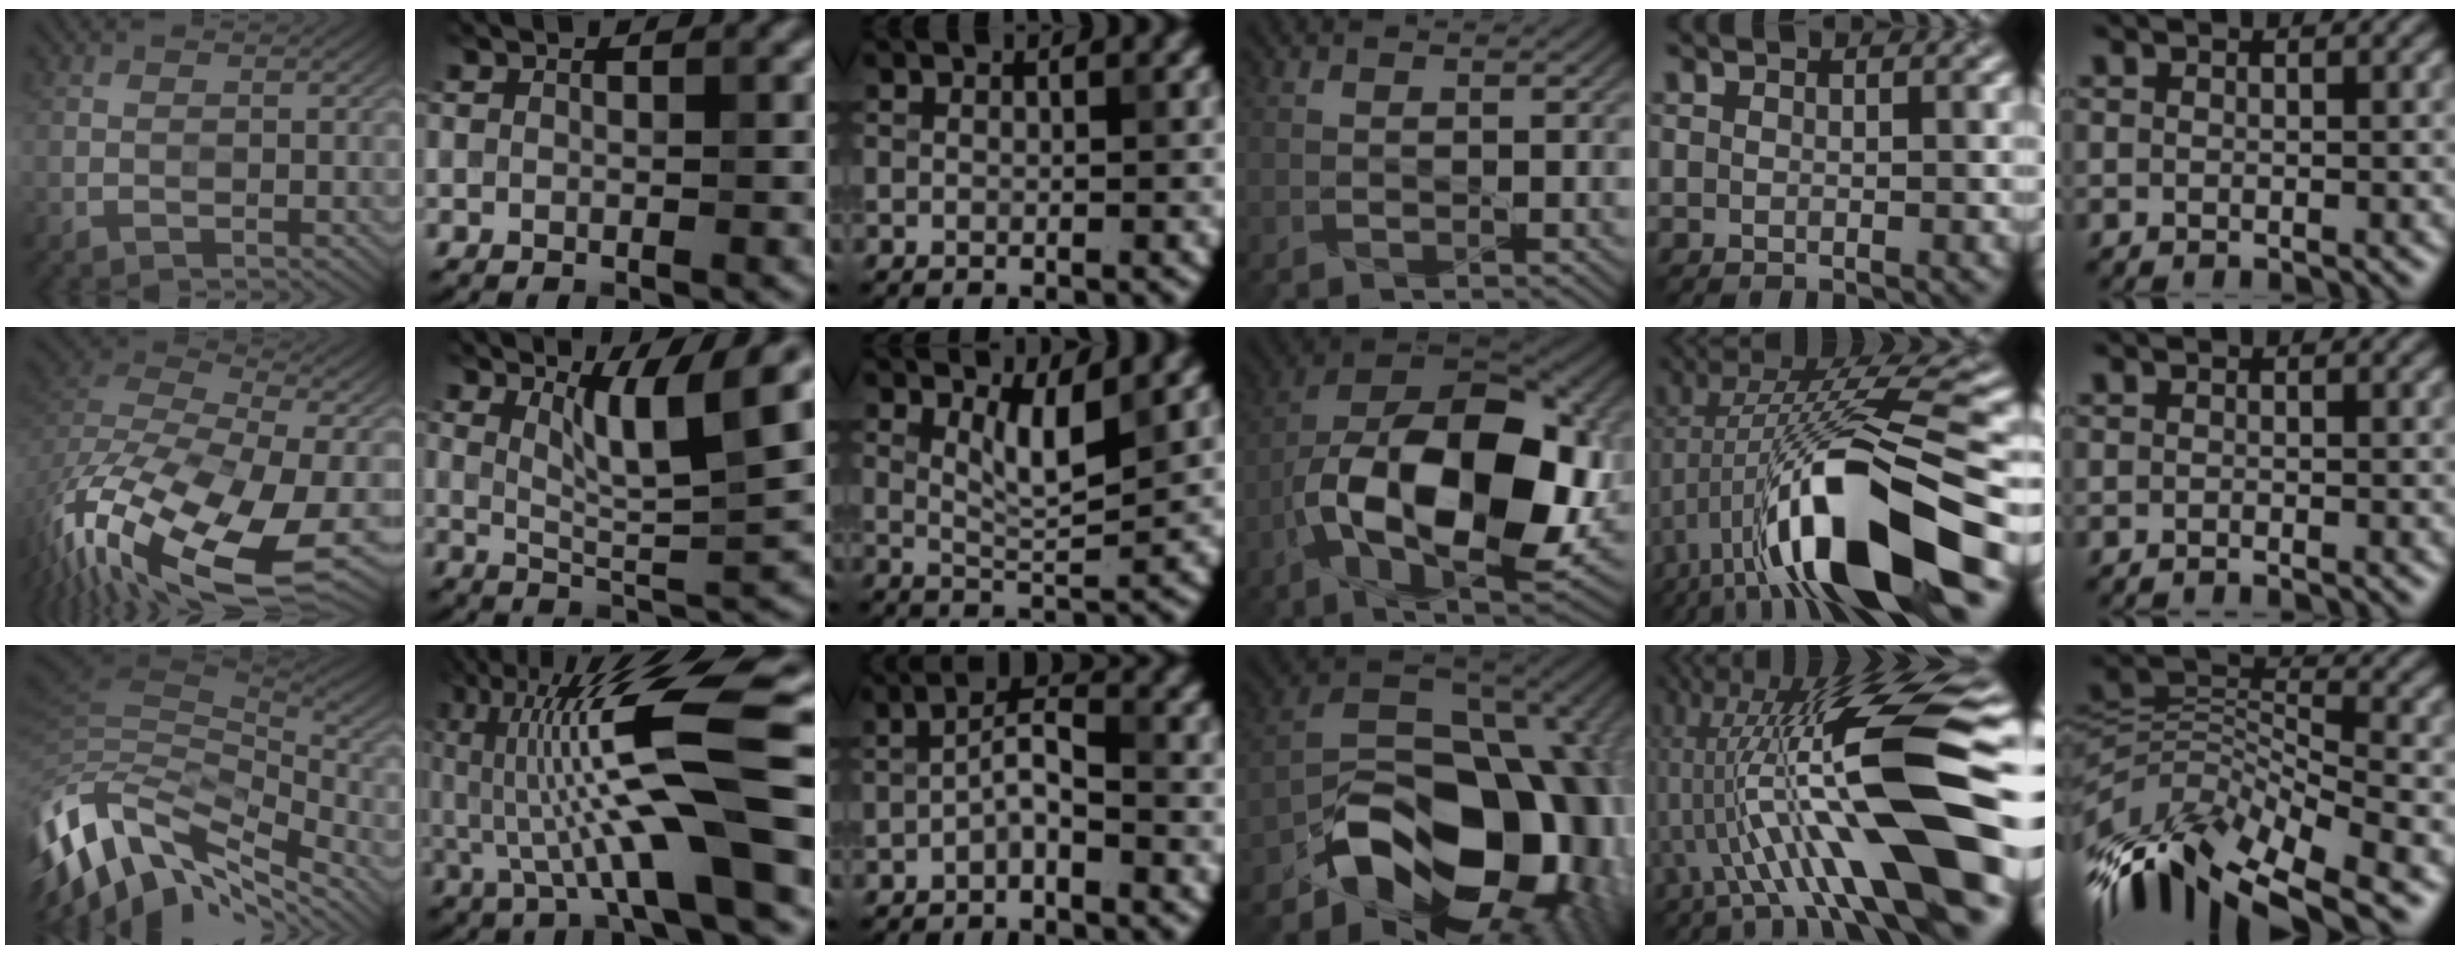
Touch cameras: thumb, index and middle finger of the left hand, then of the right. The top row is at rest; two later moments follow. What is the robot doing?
{"motion": "twist", "object": "bottle cap"}